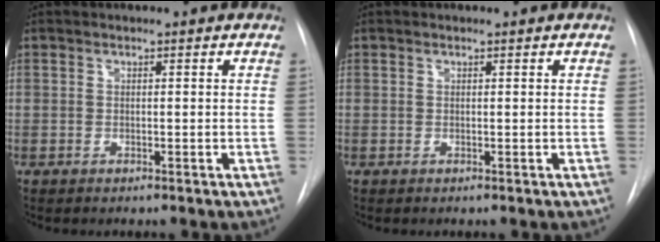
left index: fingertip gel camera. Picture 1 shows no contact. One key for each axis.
{"total": 0.0}